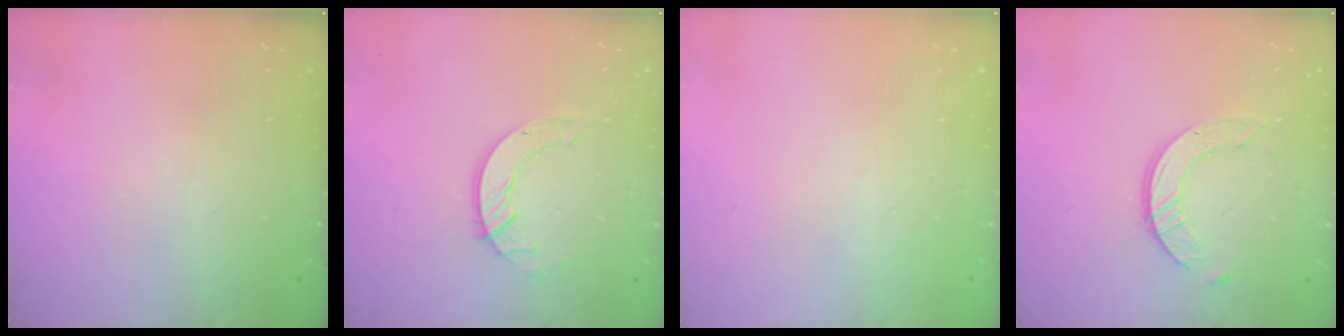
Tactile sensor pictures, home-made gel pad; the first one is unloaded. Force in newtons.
{"total": 6.1, "press": 6.1, "slide": 0.5}
{"total": 0.0}
{"total": 6.5, "press": 6.5, "slide": 0.6}